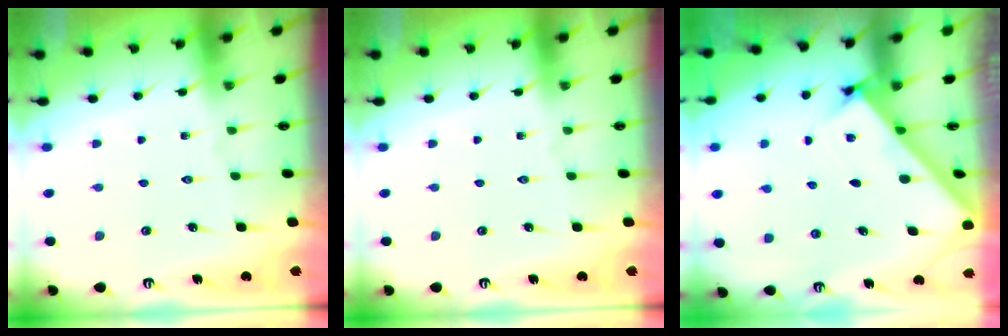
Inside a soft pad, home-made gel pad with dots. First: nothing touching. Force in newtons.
{"total": 0.0}
{"total": 2.8, "press": 2.7, "slide": 0.4}